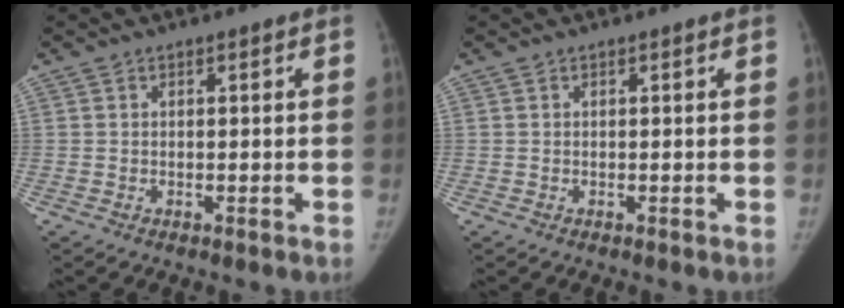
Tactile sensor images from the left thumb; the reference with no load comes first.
{"total": 0.0}